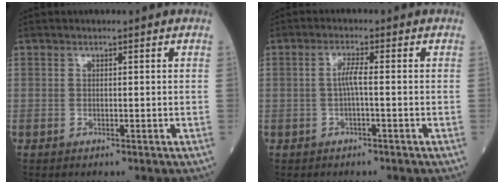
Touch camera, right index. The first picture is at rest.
{"total": 2.2, "force": [-0.3, 0.1, 2.2], "torque": [-0.041, 0.002, -0.006]}